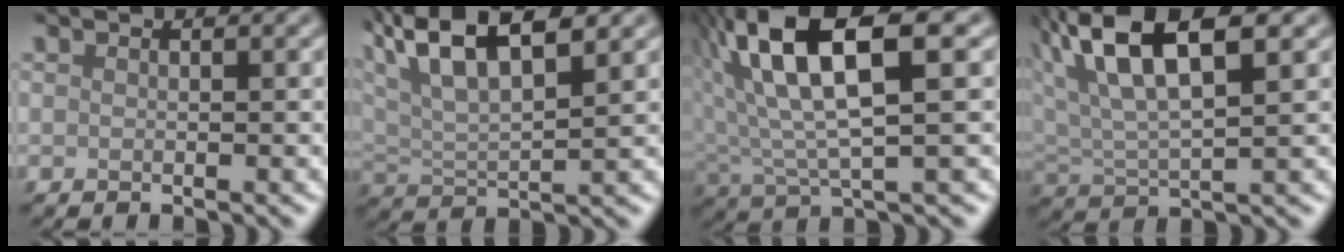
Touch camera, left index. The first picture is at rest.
{"total": 8.7, "force": [5.2, 3.2, 6.3], "torque": [-0.118, 0.023, 0.090]}
{"total": 9.6, "force": [3.8, 2.9, 8.4], "torque": [-0.170, 0.015, 0.067]}
{"total": 10.4, "force": [5.1, 4.0, 8.1], "torque": [-0.168, 0.025, 0.085]}